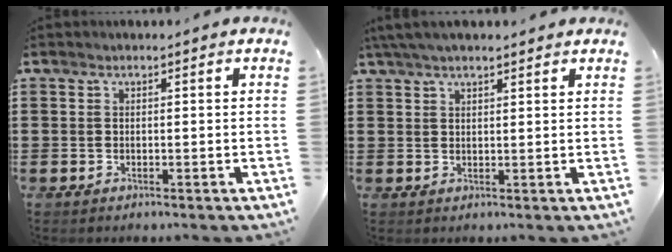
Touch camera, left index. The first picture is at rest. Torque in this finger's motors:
{"motor_torque": [2.14, 0.00, 0.42, 0.21]}